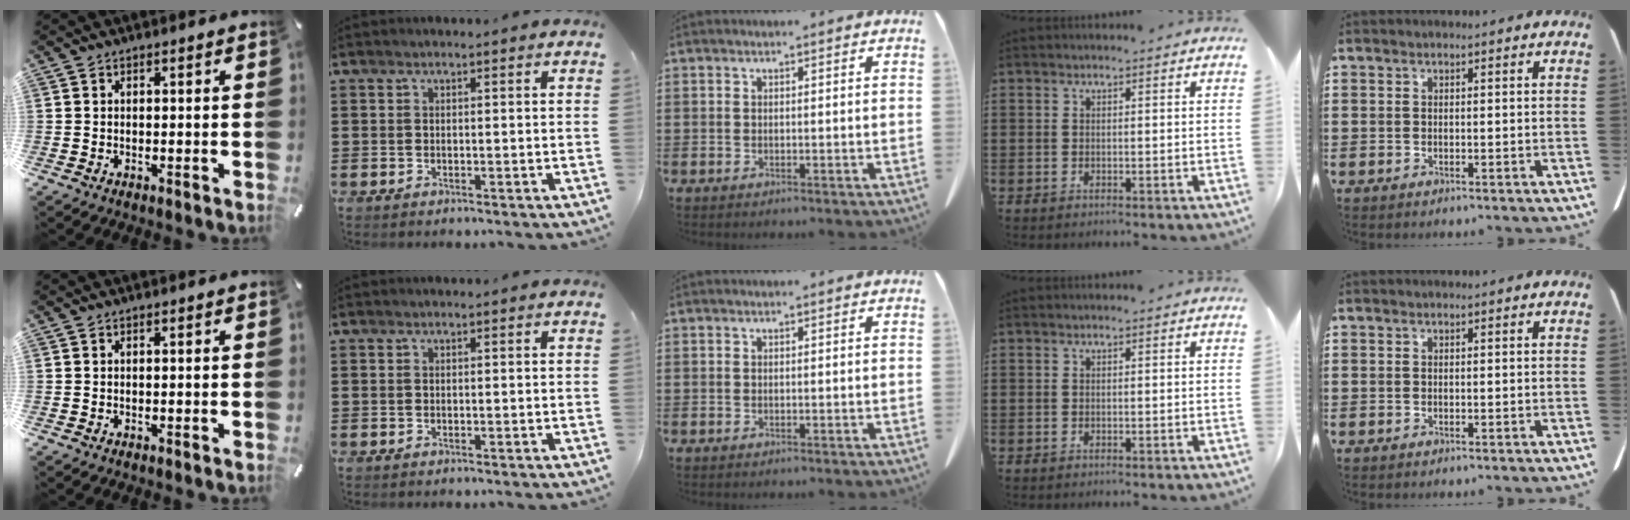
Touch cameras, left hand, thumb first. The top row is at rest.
{}